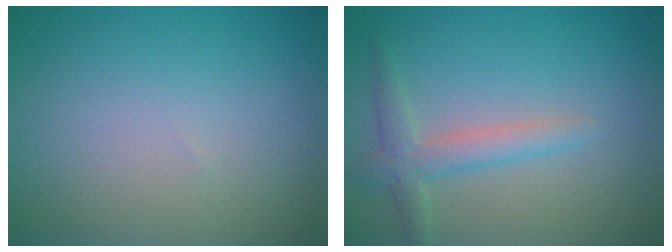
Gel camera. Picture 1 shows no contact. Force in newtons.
{"total": 2.8, "press": 2.8, "slide": 0.1}